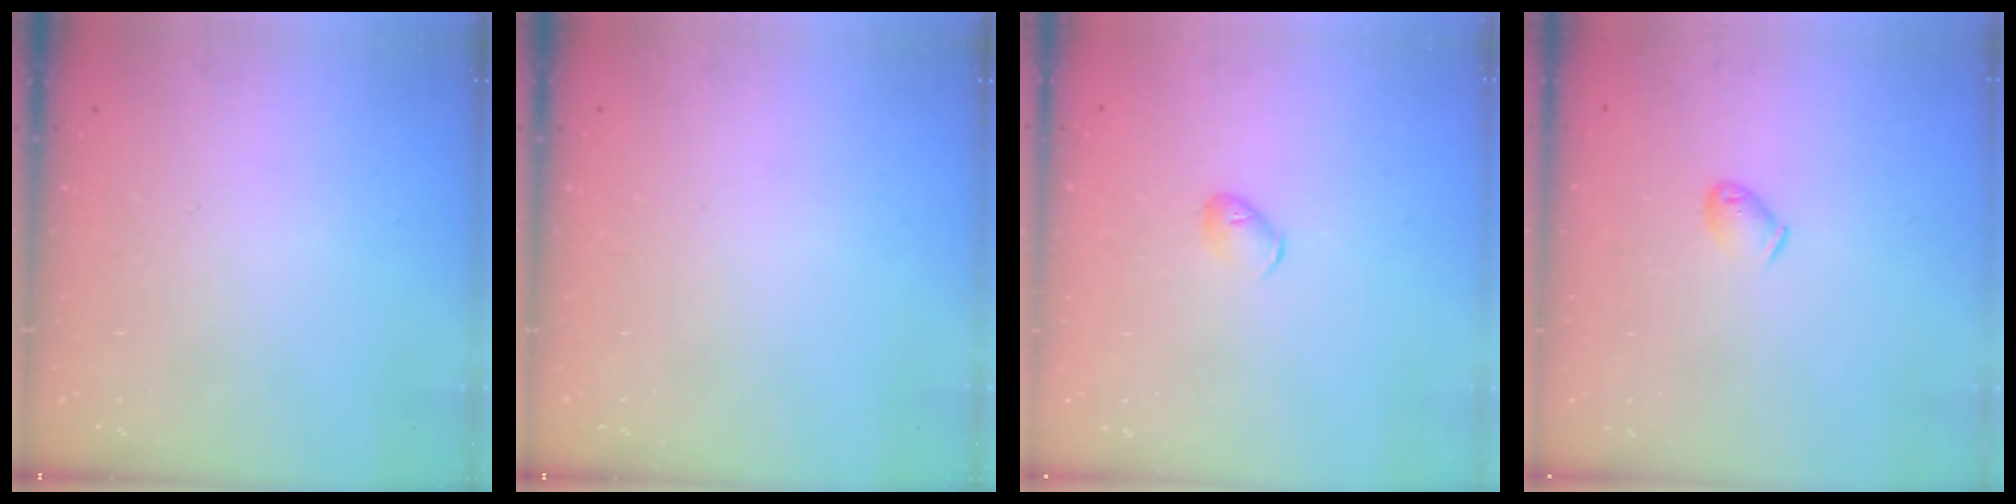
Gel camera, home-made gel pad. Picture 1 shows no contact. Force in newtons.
{"total": 0.0}
{"total": 4.7, "press": 4.6, "slide": 0.8}
{"total": 3.7, "press": 3.6, "slide": 0.6}